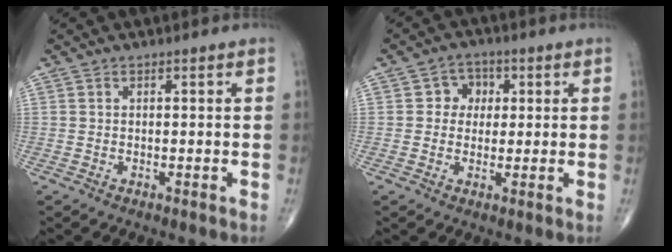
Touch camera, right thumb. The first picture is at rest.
{"total": 4.6, "force": [0.8, 4.1, 1.8], "torque": [0.009, 0.007, 0.003]}